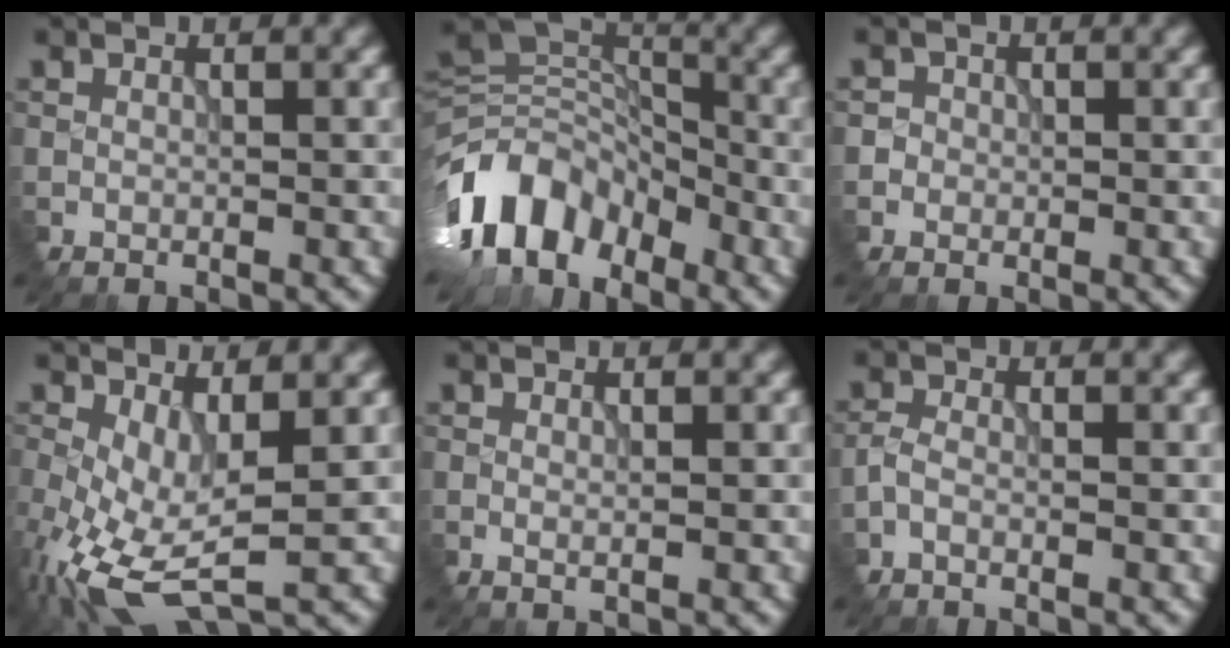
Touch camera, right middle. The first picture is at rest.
{"total": 9.5, "force": [-5.3, 5.9, 5.3], "torque": [-0.090, 0.003, -0.116]}
{"total": 1.3, "force": [-0.1, 1.3, 0.4], "torque": [0.002, -0.002, -0.006]}
{"total": 7.4, "force": [-1.5, 3.2, 6.4], "torque": [-0.149, -0.013, -0.026]}
{"total": 0.5, "force": [0.1, 0.1, 0.5], "torque": [-0.009, -0.002, 0.002]}
{"total": 1.6, "force": [-0.8, 0.8, 1.1], "torque": [-0.029, 0.000, -0.020]}